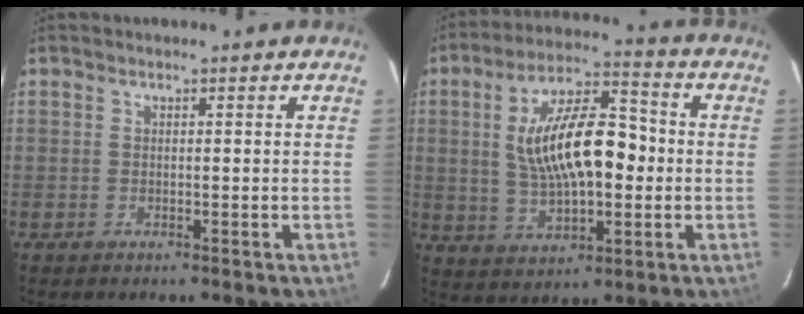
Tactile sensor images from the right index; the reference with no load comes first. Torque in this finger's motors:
{"motor_torque": [0.81, -0.07, 0.66, 0.21]}